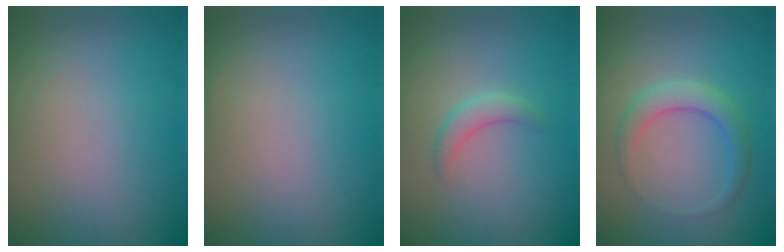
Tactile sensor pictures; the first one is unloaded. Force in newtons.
{"total": 0.0}
{"total": 1.7, "press": 1.7, "slide": 0.1}
{"total": 2.8, "press": 2.8, "slide": 0.1}